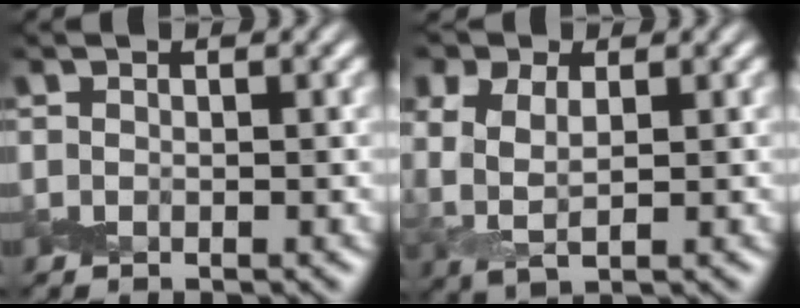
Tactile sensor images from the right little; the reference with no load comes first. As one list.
[{"total": 4.4, "force": [1.1, 2.8, 3.2], "torque": [-0.077, -0.002, 0.023]}]